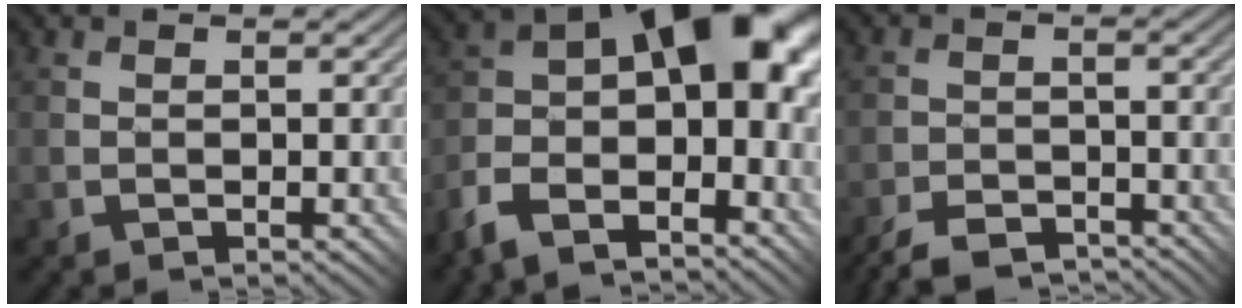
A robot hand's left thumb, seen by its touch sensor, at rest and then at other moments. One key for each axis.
{"total": 15.1, "fx": -5.4, "fy": 8.0, "fz": 11.6, "tx": -0.195, "ty": -0.009, "tz": -0.086}
{"total": 5.6, "fx": -4.8, "fy": 1.5, "fz": 2.3, "tx": -0.041, "ty": -0.002, "tz": -0.097}